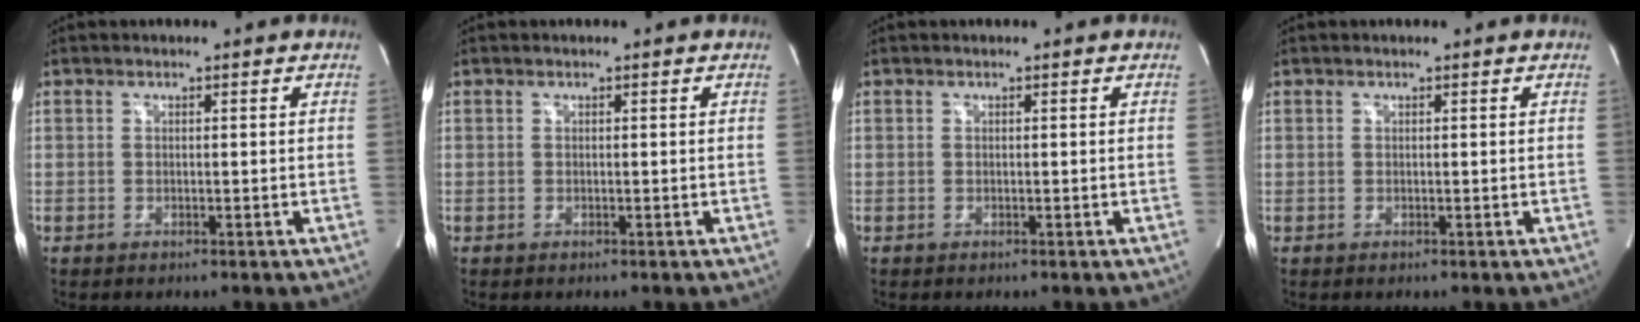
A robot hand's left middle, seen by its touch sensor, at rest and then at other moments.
{"total": 0.0}
{"total": 0.0}
{"total": 0.0}